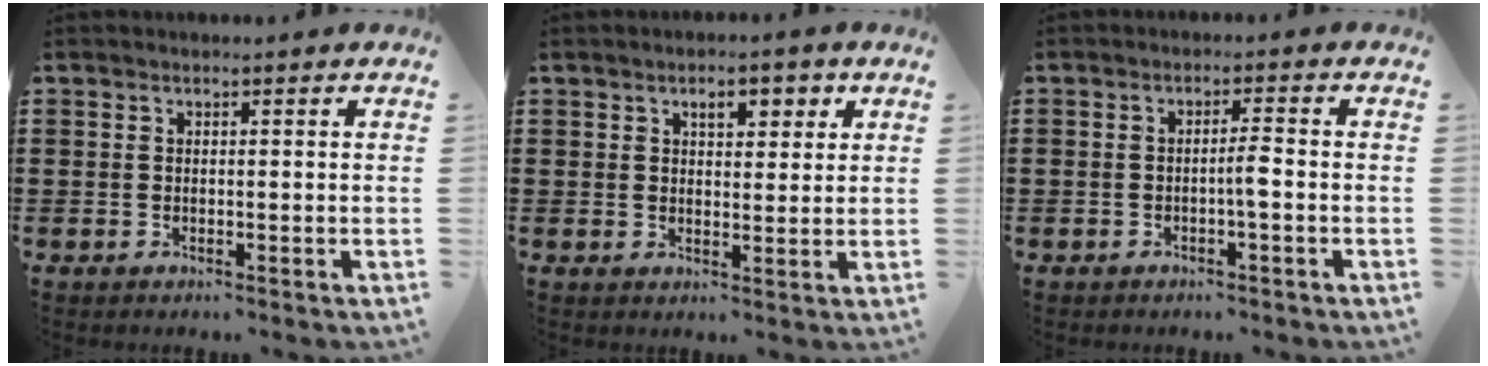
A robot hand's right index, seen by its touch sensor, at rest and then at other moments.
{"total": 3.7, "force": [1.8, 2.0, 2.6], "torque": [-0.035, 0.001, 0.022]}
{"total": 2.5, "force": [-0.8, 0.1, 2.3], "torque": [-0.042, 0.001, -0.016]}